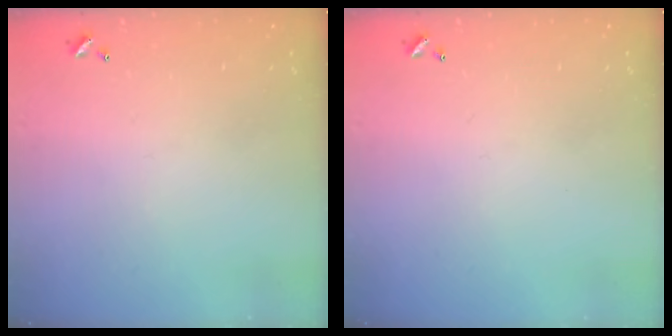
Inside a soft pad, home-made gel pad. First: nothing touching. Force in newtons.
{"total": 0.0}